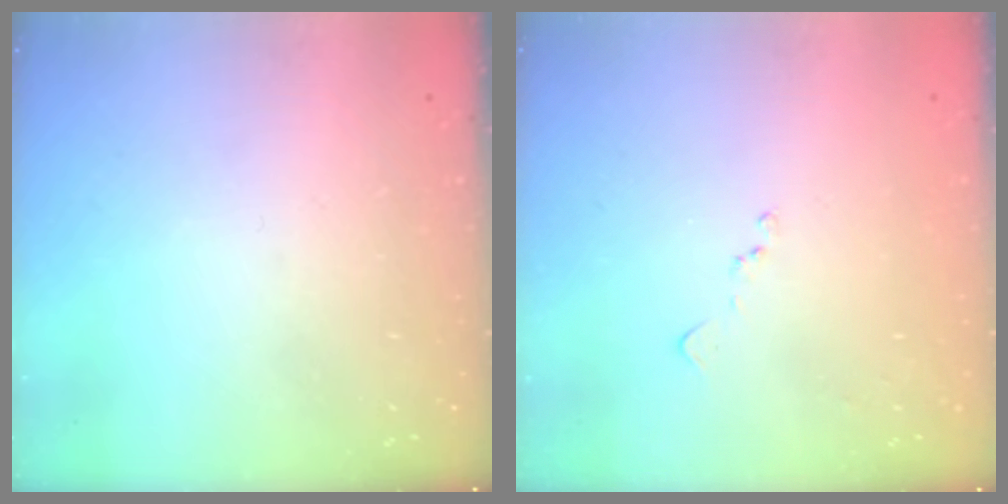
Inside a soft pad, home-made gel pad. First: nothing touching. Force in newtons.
{"total": 7.9, "press": 7.9, "slide": 0.8}